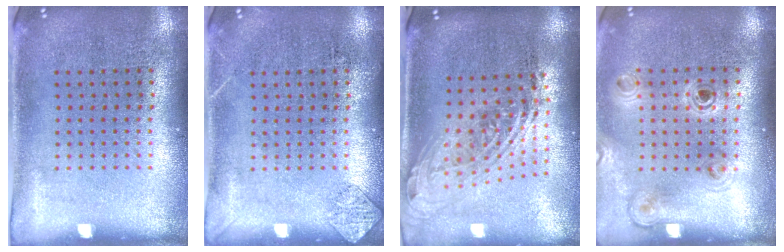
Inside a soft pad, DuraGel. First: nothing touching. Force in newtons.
{"total": 1.1, "press": 1.1, "slide": 0.1}
{"total": 2.1, "press": 1.5, "slide": 1.4}
{"total": 1.1, "press": 1.1, "slide": 0.2}